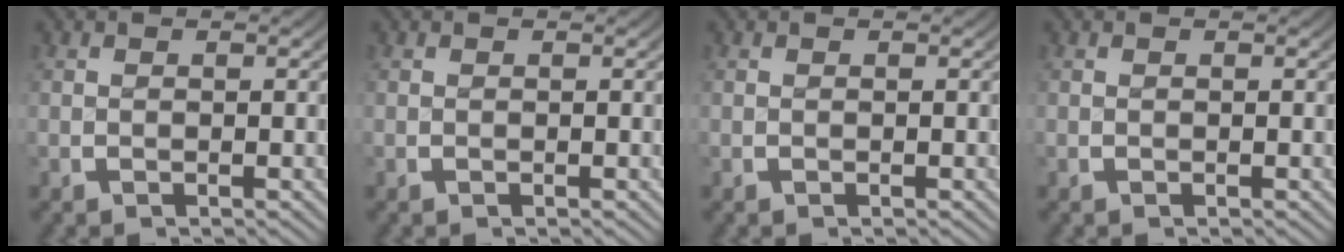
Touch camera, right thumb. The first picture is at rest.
{"total": 0.0}
{"total": 0.0}
{"total": 0.0}